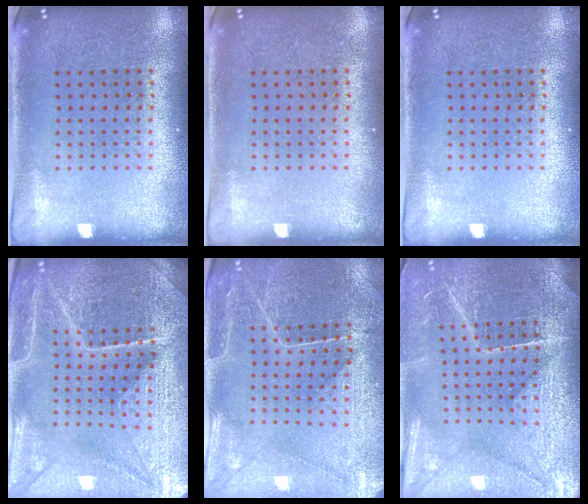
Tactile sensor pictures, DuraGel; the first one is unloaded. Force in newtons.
{"total": 0.0}
{"total": 0.0}
{"total": 5.1, "press": 4.8, "slide": 1.7}
{"total": 0.8, "press": 0.7, "slide": 0.4}
{"total": 4.2, "press": 3.9, "slide": 1.6}